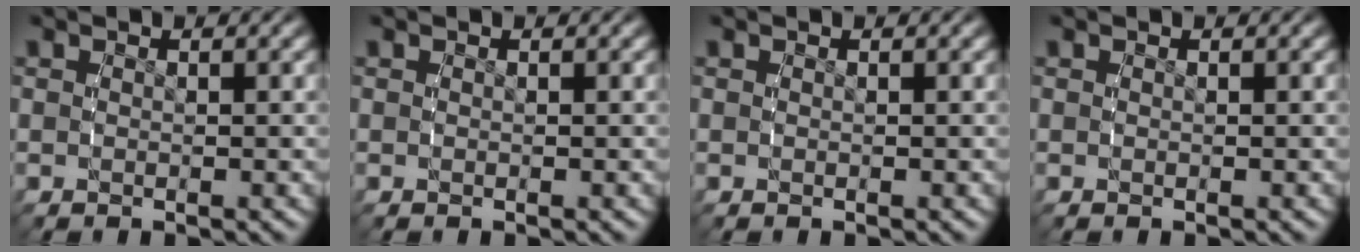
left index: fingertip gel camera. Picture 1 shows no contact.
{"total": 0.0}
{"total": 0.0}
{"total": 0.0}